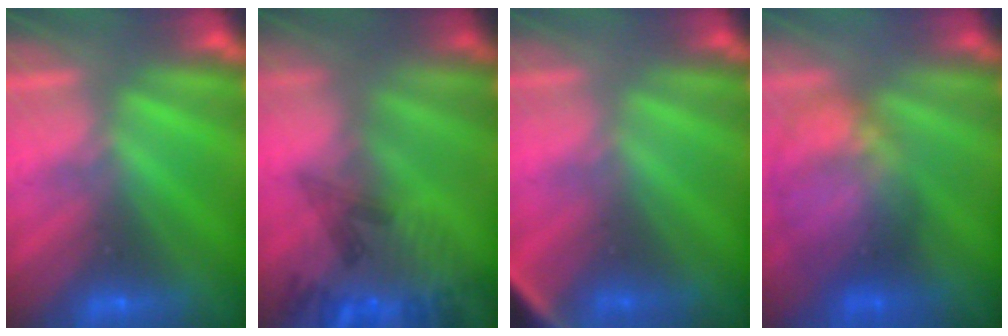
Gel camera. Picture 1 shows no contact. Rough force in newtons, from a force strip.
{"total": 7.7}
{"total": 2.8}
{"total": 8.3}